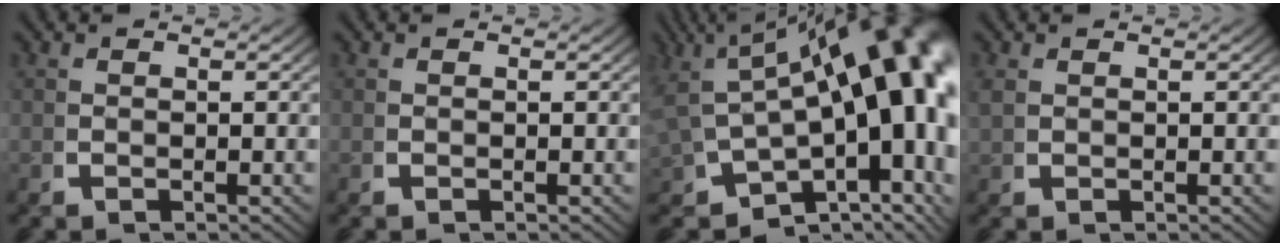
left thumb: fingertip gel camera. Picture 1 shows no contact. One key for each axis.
{"total": 0.0}
{"total": 22.4, "fx": 2.0, "fy": 12.7, "fz": 18.4, "tx": -0.260, "ty": -0.021, "tz": 0.034}
{"total": 0.9, "fx": 0.7, "fy": 0.4, "fz": 0.3, "tx": -0.012, "ty": -0.001, "tz": 0.021}